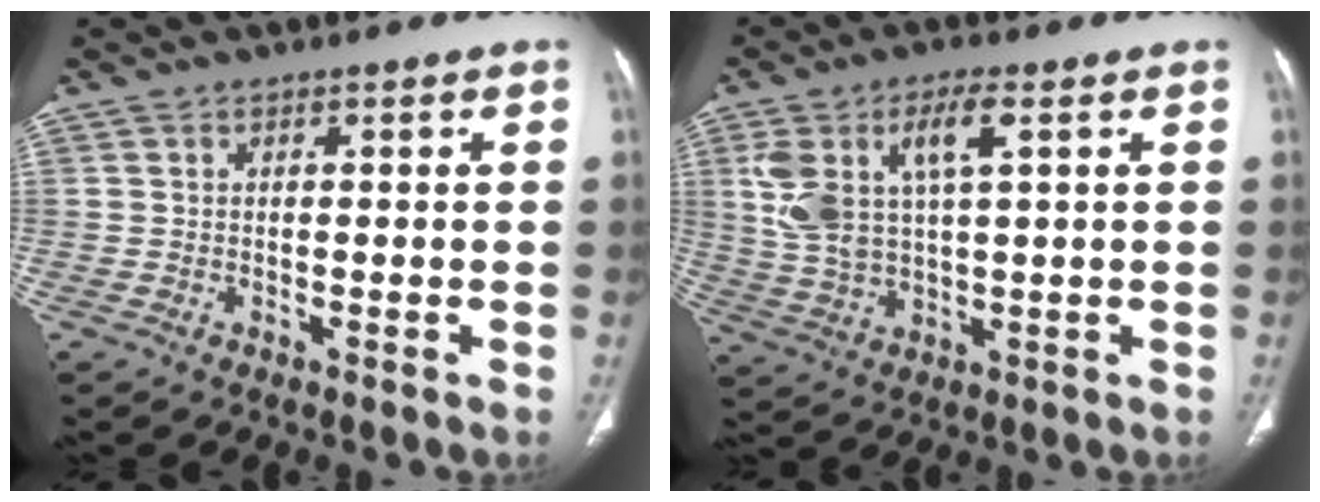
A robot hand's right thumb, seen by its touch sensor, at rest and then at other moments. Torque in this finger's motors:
{"motor_torque": [0.09, 0.16, 0.89, 0.70, 0.24]}